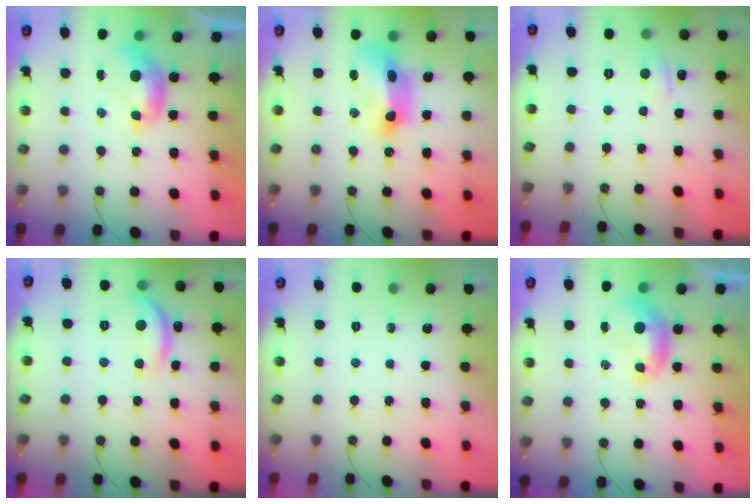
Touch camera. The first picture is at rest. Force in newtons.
{"total": 8.9, "press": 8.8, "slide": 1.3}
{"total": 1.4, "press": 1.1, "slide": 0.9}
{"total": 5.7, "press": 5.6, "slide": 0.8}
{"total": 0.0}
{"total": 0.0}